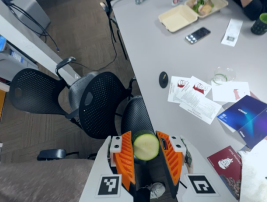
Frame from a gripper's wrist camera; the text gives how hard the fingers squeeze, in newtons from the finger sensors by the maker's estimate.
{"total": 10.3, "left": 10.4, "right": 10.3}